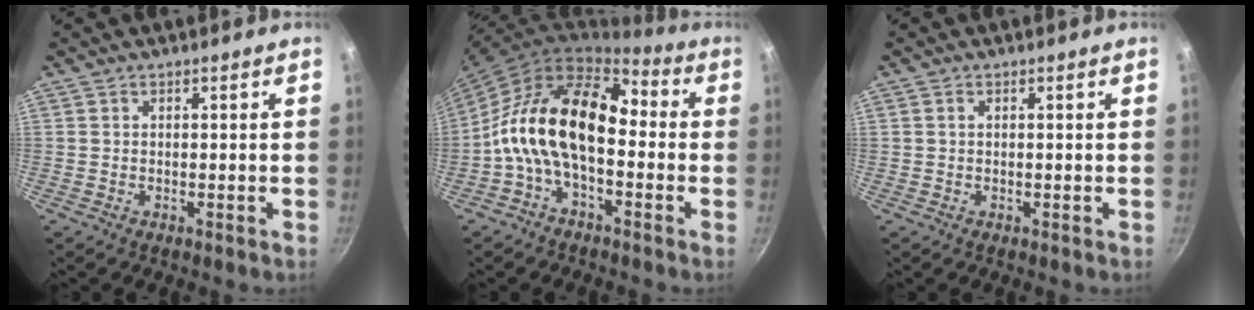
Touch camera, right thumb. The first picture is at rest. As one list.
[{"total": 17.1, "force": [-2.0, 10.0, 13.8], "torque": [-0.222, 0.048, -0.059]}, {"total": 0.6, "force": [0.2, 0.4, 0.4], "torque": [-0.008, 0.003, 0.003]}]